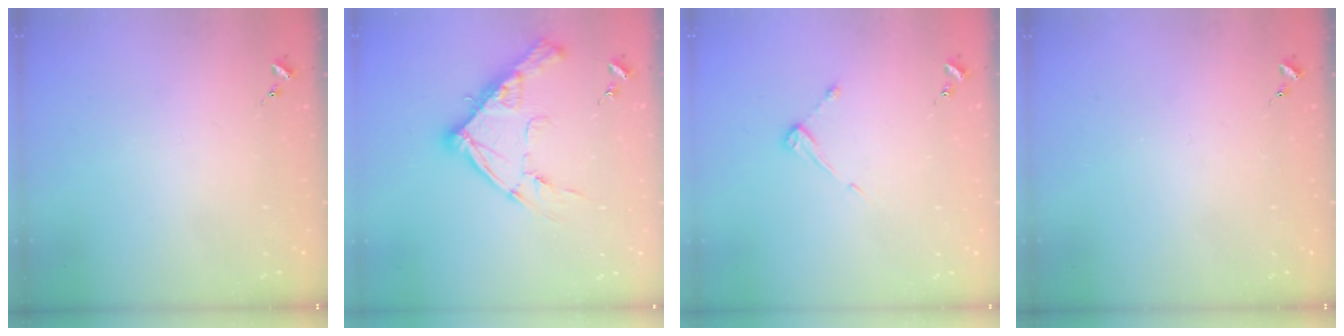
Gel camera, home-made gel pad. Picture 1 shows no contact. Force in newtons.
{"total": 16.4, "press": 16.3, "slide": 1.4}
{"total": 4.7, "press": 4.7, "slide": 0.4}
{"total": 0.0}